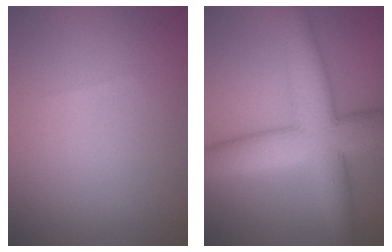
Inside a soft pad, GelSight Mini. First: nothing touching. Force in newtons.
{"total": 9.0, "press": 9.0, "slide": 0.2}